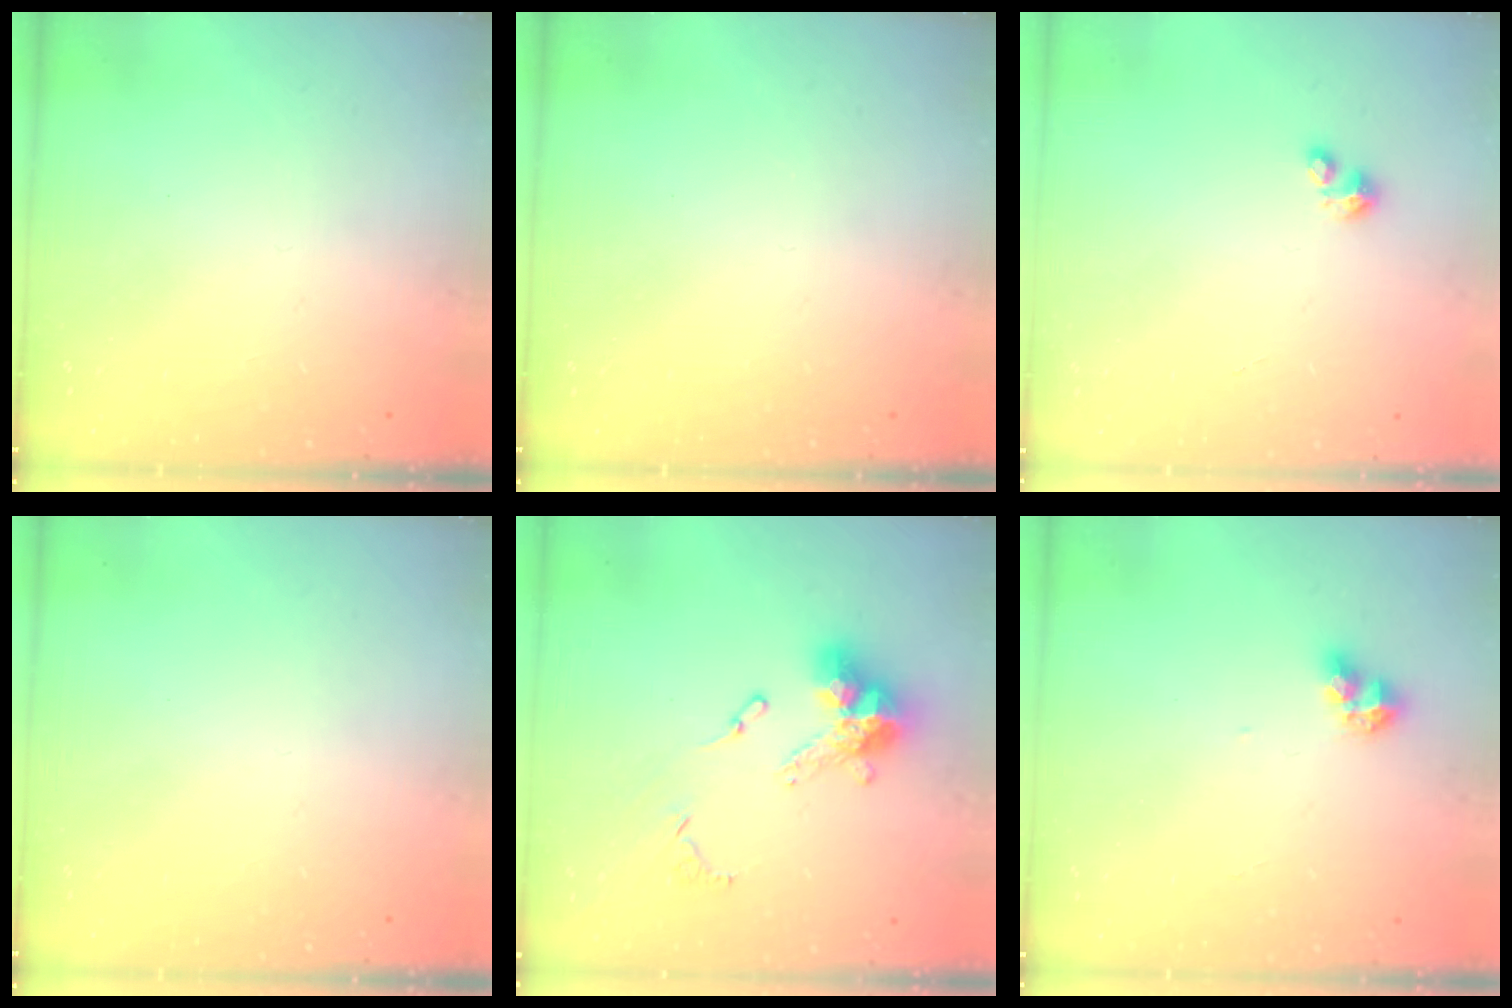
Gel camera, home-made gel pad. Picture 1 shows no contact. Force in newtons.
{"total": 0.0}
{"total": 0.9, "press": 0.9, "slide": 0.1}
{"total": 0.0}
{"total": 13.8, "press": 13.7, "slide": 1.4}
{"total": 6.7, "press": 6.7, "slide": 0.9}